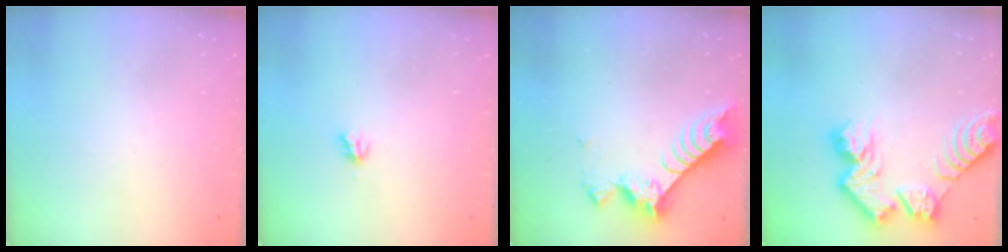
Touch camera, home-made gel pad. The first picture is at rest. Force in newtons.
{"total": 2.7, "press": 2.7, "slide": 0.2}
{"total": 7.4, "press": 7.3, "slide": 1.0}
{"total": 12.7, "press": 12.6, "slide": 1.0}